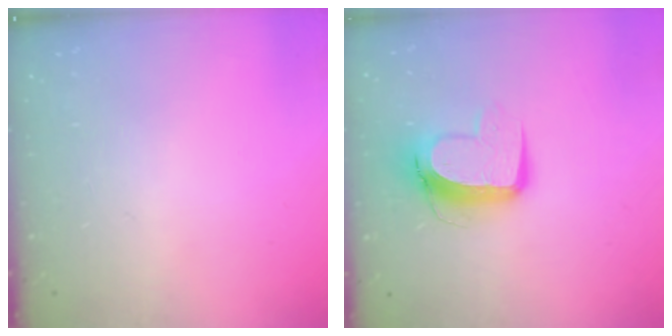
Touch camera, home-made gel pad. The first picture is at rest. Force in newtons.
{"total": 10.9, "press": 10.9, "slide": 1.2}